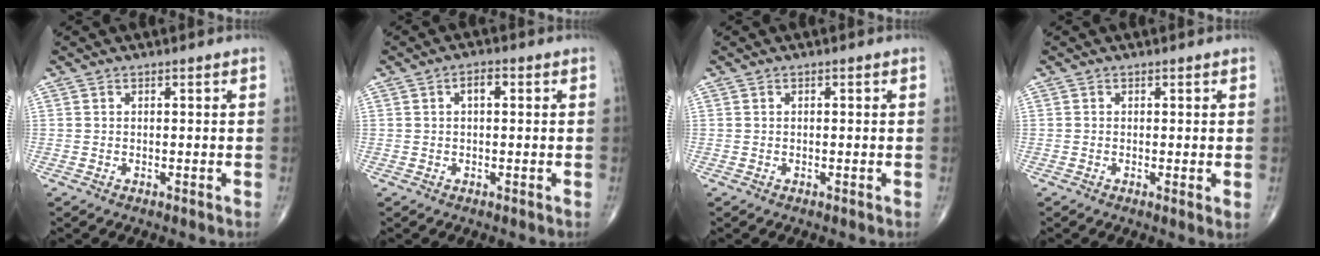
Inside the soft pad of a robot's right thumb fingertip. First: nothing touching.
{"total": 2.4, "force": [0.6, 1.2, 2.1], "torque": [-0.032, 0.008, 0.008]}
{"total": 0.0}
{"total": 1.4, "force": [0.1, 0.3, 1.4], "torque": [-0.024, -0.006, -0.003]}